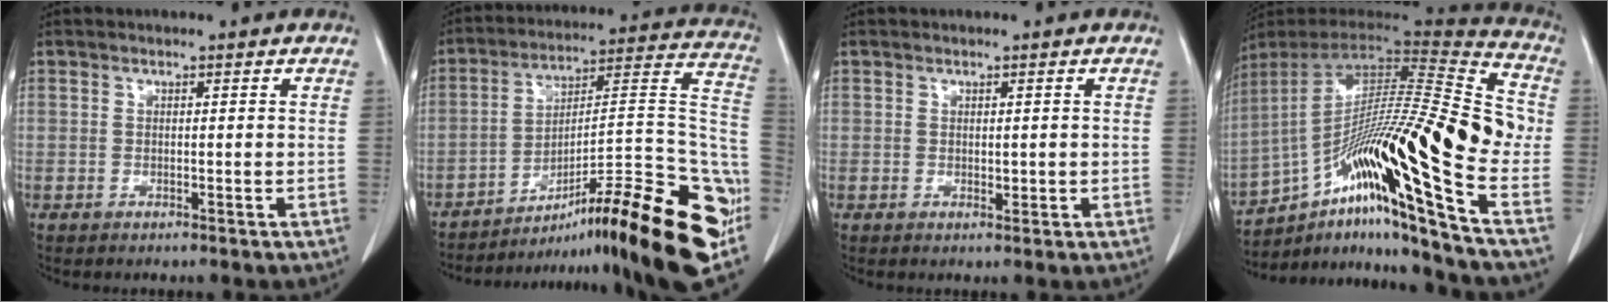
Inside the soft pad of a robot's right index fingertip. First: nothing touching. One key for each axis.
{"total": 30.4, "fx": -18.0, "fy": 3.3, "fz": 24.3, "tx": -0.236, "ty": 0.005, "tz": -0.263}
{"total": 1.2, "fx": 0.1, "fy": 0.9, "fz": 0.9, "tx": -0.008, "ty": -0.003, "tz": 0.004}
{"total": 28.1, "fx": -10.0, "fy": 0.4, "fz": 26.2, "tx": -0.418, "ty": 0.005, "tz": -0.177}